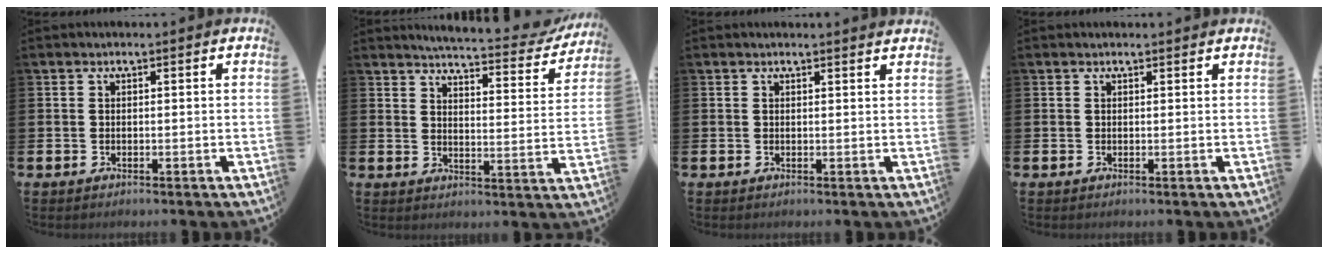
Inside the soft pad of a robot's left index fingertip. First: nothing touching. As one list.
[{"total": 4.9, "force": [4.8, 0.3, 1.0], "torque": [-0.029, -0.041, 0.077]}, {"total": 0.9, "force": [0.8, -0.1, 0.1], "torque": [0.007, -0.006, 0.014]}, {"total": 0.6, "force": [0.5, 0.1, 0.1], "torque": [0.008, -0.003, 0.008]}]